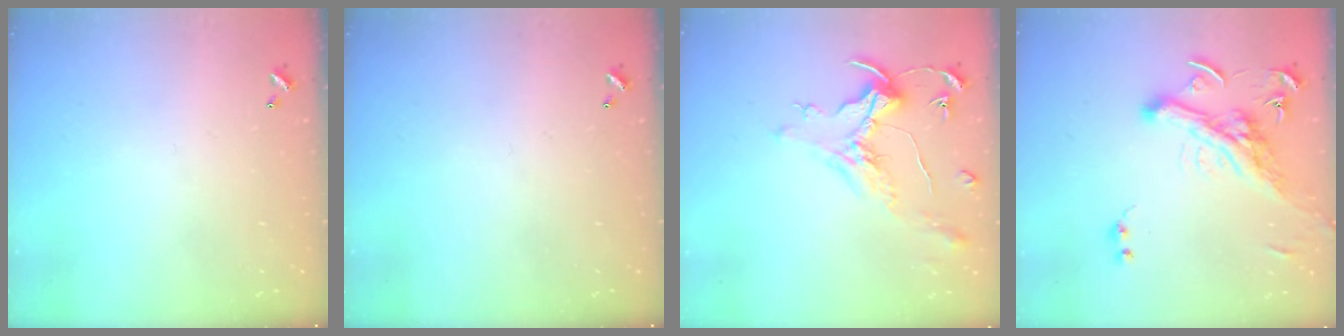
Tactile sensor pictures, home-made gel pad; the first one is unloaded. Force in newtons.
{"total": 0.0}
{"total": 1.6, "press": 1.4, "slide": 0.7}
{"total": 3.5, "press": 3.3, "slide": 1.4}